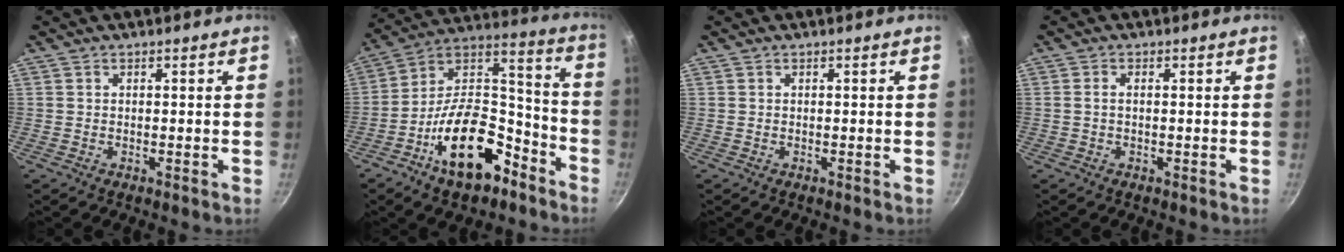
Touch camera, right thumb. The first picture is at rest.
{"total": 21.1, "force": [-10.9, 11.0, 14.3], "torque": [-0.189, 0.093, -0.178]}
{"total": 0.0}
{"total": 1.2, "force": [0.0, 0.6, 1.1], "torque": [-0.028, 0.006, -0.003]}